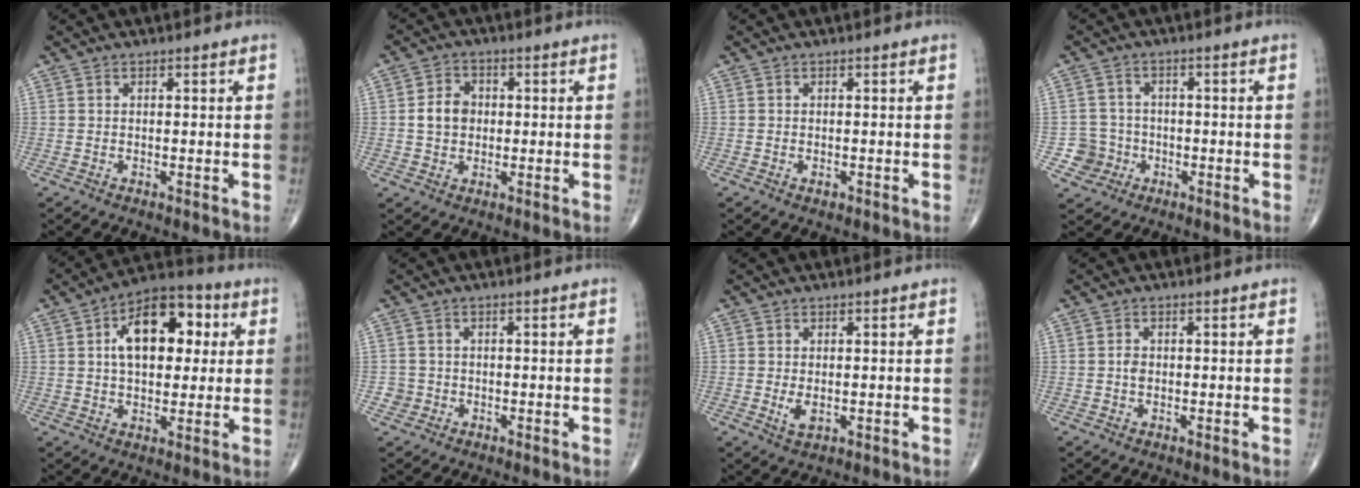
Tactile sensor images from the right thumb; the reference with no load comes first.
{"total": 5.3, "force": [0.1, 4.3, 3.1], "torque": [-0.042, 0.010, -0.001]}
{"total": 0.7, "force": [-0.3, 0.4, 0.5], "torque": [-0.007, -0.001, -0.004]}
{"total": 4.8, "force": [-1.6, 4.5, 0.0], "torque": [0.027, 0.012, -0.032]}
{"total": 15.8, "force": [3.7, 9.2, 12.4], "torque": [-0.159, 0.016, 0.051]}
{"total": 1.9, "force": [-0.6, 1.8, -0.1], "torque": [0.015, 0.008, -0.015]}
{"total": 2.4, "force": [-0.2, 1.3, 2.0], "torque": [-0.039, -0.007, 0.001]}
{"total": 1.5, "force": [-0.1, 1.1, 1.0], "torque": [-0.014, 0.002, -0.002]}